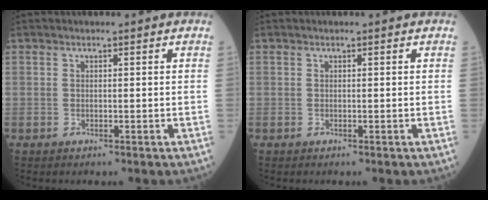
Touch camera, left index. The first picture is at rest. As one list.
[{"total": 0.0}]